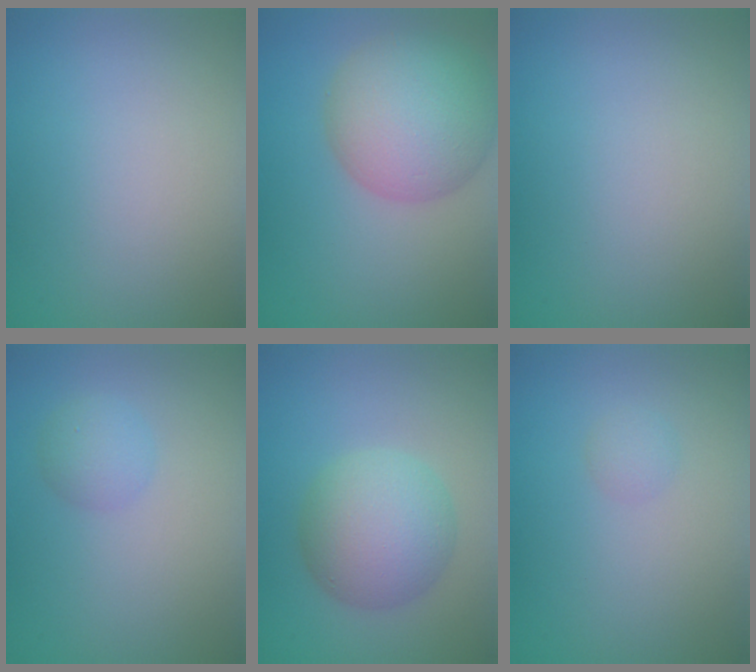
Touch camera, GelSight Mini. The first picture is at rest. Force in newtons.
{"total": 9.3, "press": 9.3, "slide": 0.2}
{"total": 0.0}
{"total": 2.0, "press": 2.0, "slide": 0.1}
{"total": 6.3, "press": 6.3, "slide": 0.1}
{"total": 1.0, "press": 1.0, "slide": 0.1}